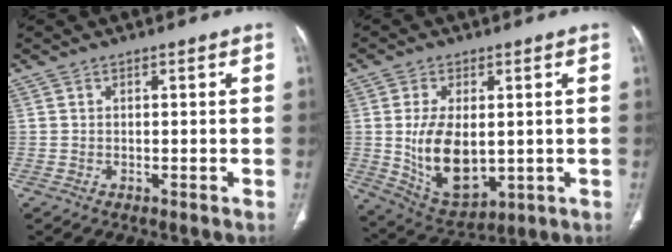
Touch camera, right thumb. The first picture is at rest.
{"total": 13.4, "force": [-0.1, 7.6, 11.0], "torque": [-0.184, -0.015, 0.023]}